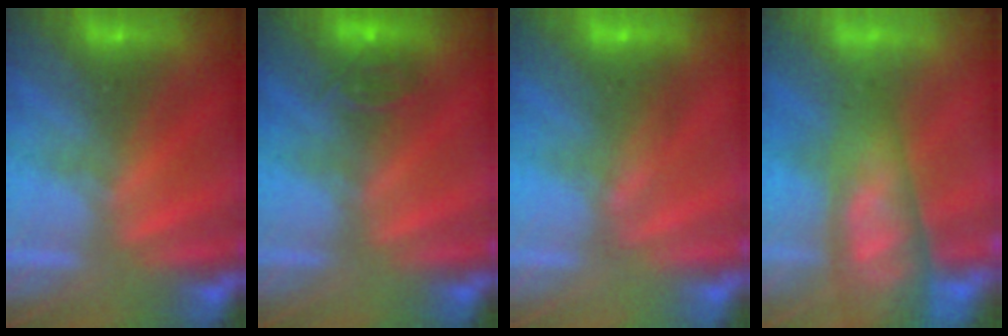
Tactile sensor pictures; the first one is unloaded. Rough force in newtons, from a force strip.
{"total": 2.5}
{"total": 1.7}
{"total": 10.3}